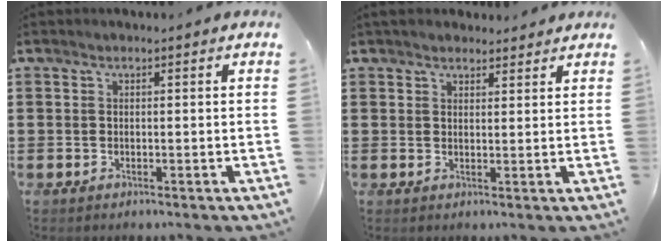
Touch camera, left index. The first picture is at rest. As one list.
[{"total": 2.5, "force": [2.3, 0.8, 0.3], "torque": [-0.012, 0.000, 0.045]}]